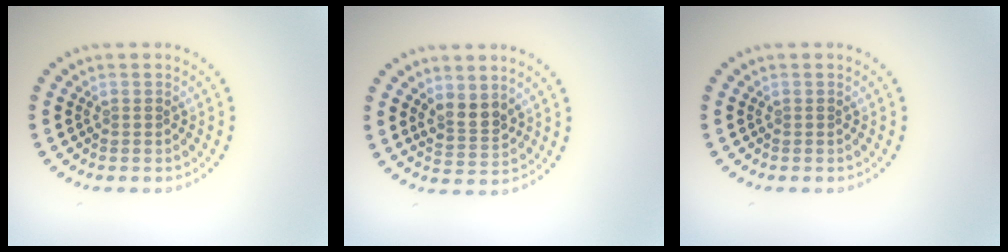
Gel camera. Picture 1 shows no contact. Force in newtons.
{"total": 2.5, "press": 2.2, "slide": 1.1}
{"total": 0.0}